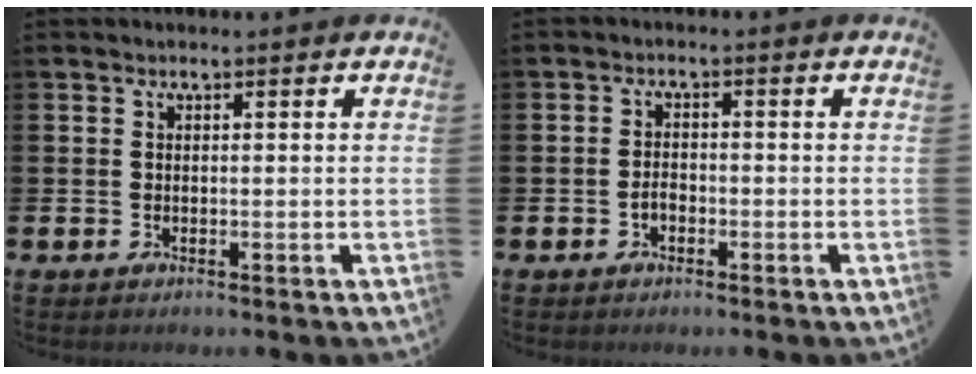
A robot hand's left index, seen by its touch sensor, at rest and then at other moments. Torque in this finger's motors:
{"motor_torque": [0.09, 0.07, 0.03, 0.04]}